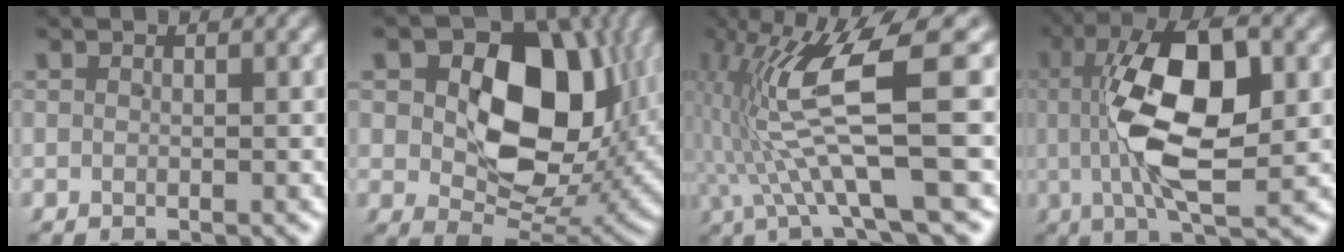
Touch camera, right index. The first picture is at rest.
{"total": 14.1, "force": [3.2, 9.4, 10.1], "torque": [-0.140, -0.014, 0.057]}
{"total": 9.3, "force": [-0.1, 2.8, 8.8], "torque": [-0.169, -0.002, 0.000]}
{"total": 11.3, "force": [1.2, 4.5, 10.2], "torque": [-0.180, 0.007, 0.016]}